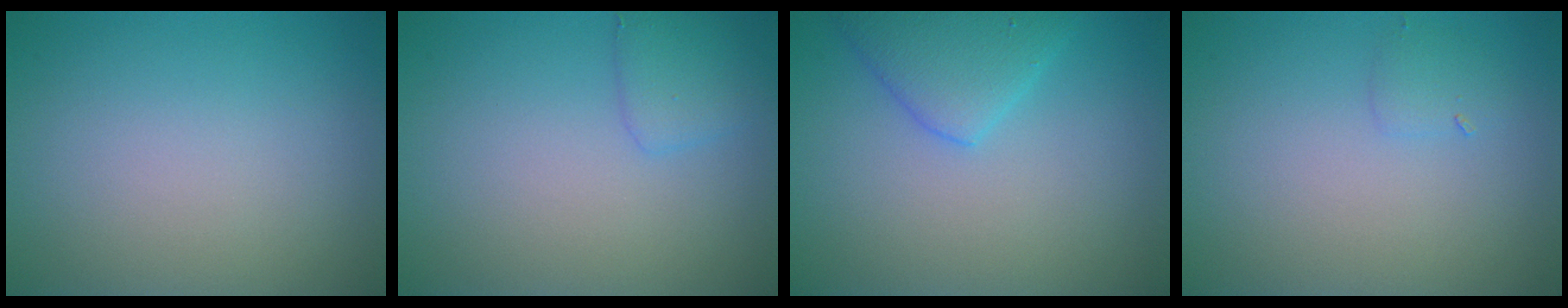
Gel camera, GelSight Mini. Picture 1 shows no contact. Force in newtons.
{"total": 1.7, "press": 1.7, "slide": 0.1}
{"total": 3.5, "press": 3.5, "slide": 0.3}
{"total": 1.0, "press": 1.0, "slide": 0.0}